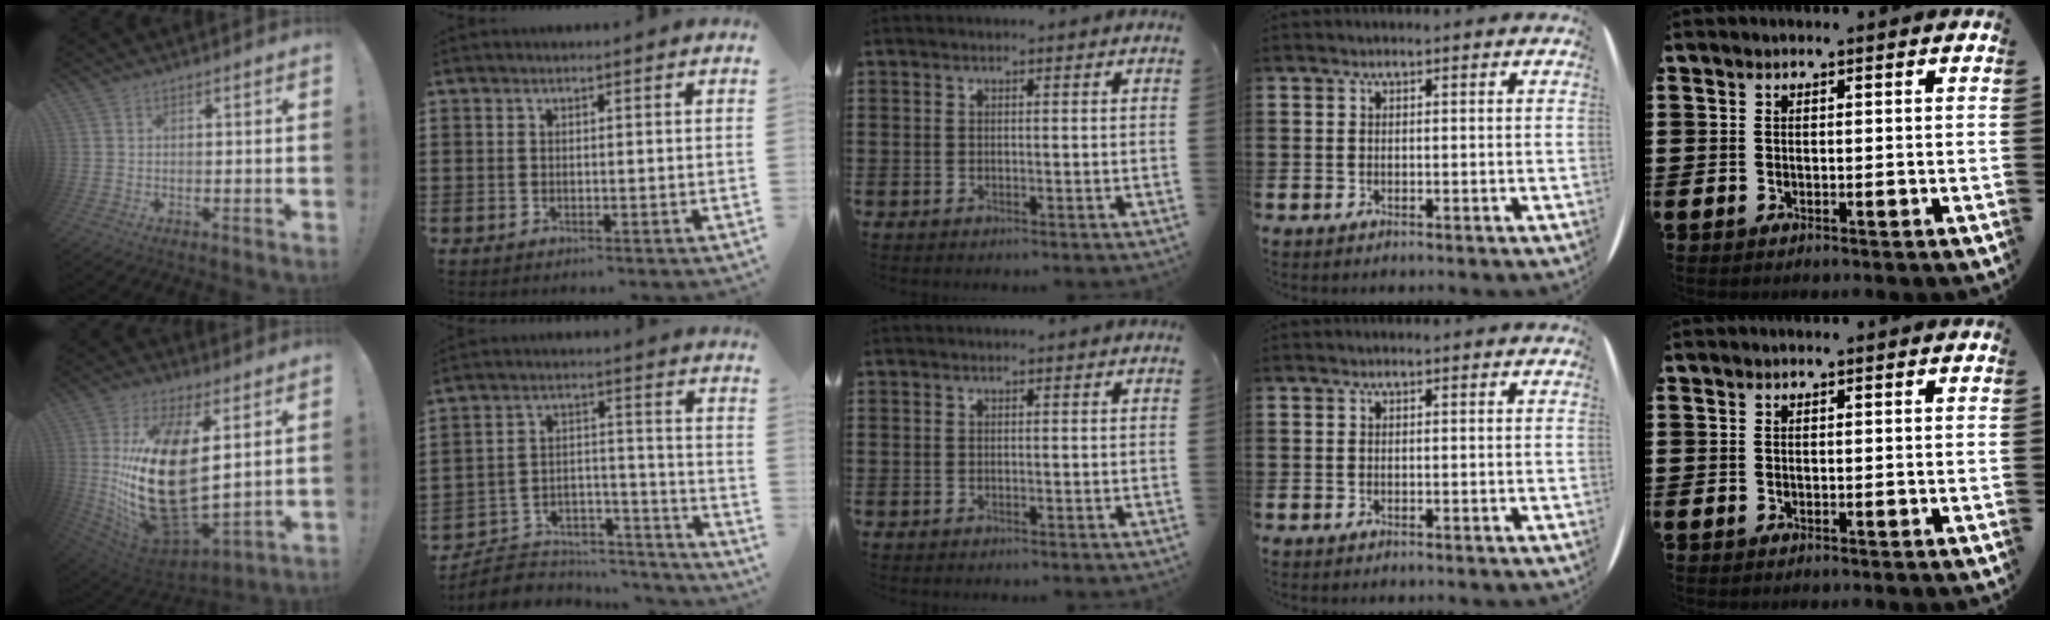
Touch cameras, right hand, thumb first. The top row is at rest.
{"thumb": {"total": 26.4, "force": [4.5, 13.0, 22.5], "torque": [-0.454, -0.049, 0.096]}, "index": {"total": 6.5, "force": [-5.8, 2.6, 1.4], "torque": [-0.035, 0.011, -0.115]}}